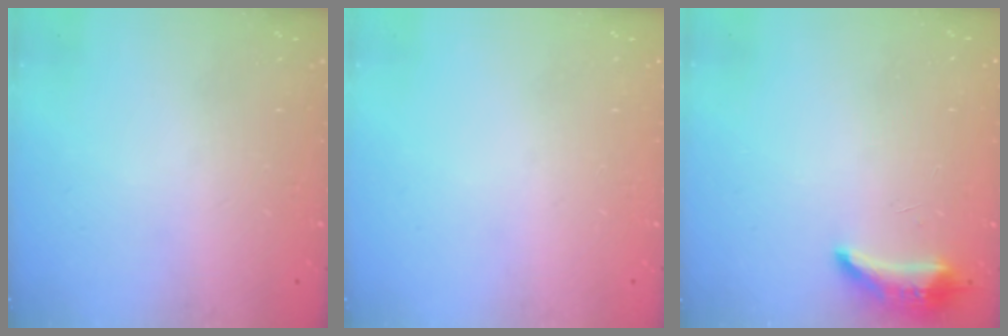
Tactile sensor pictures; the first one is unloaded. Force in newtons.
{"total": 0.0}
{"total": 8.3, "press": 8.1, "slide": 1.5}